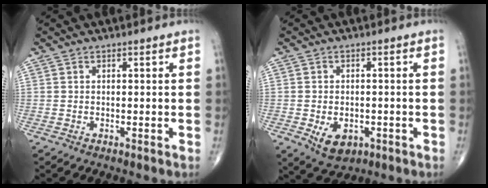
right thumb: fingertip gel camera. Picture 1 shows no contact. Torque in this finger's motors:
{"motor_torque": [-0.23, 0.33, 0.25, 0.12, 0.05]}